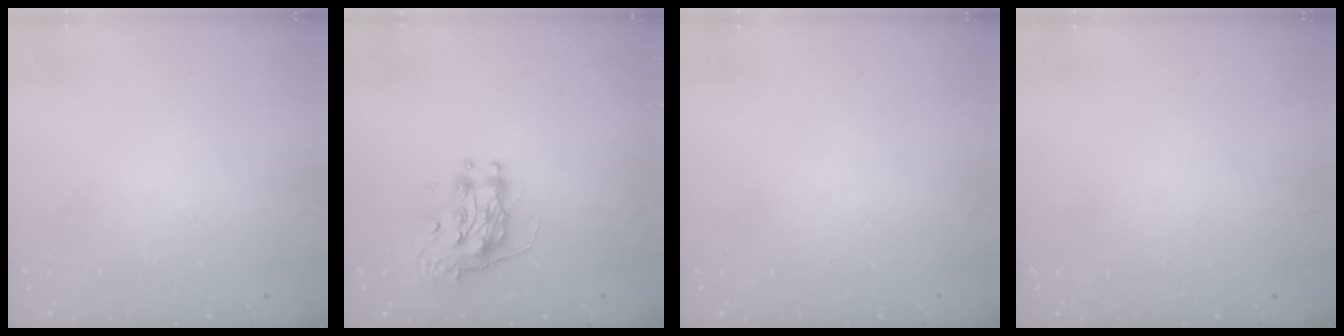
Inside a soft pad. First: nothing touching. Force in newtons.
{"total": 9.6, "press": 9.6, "slide": 0.4}
{"total": 0.0}
{"total": 0.0}